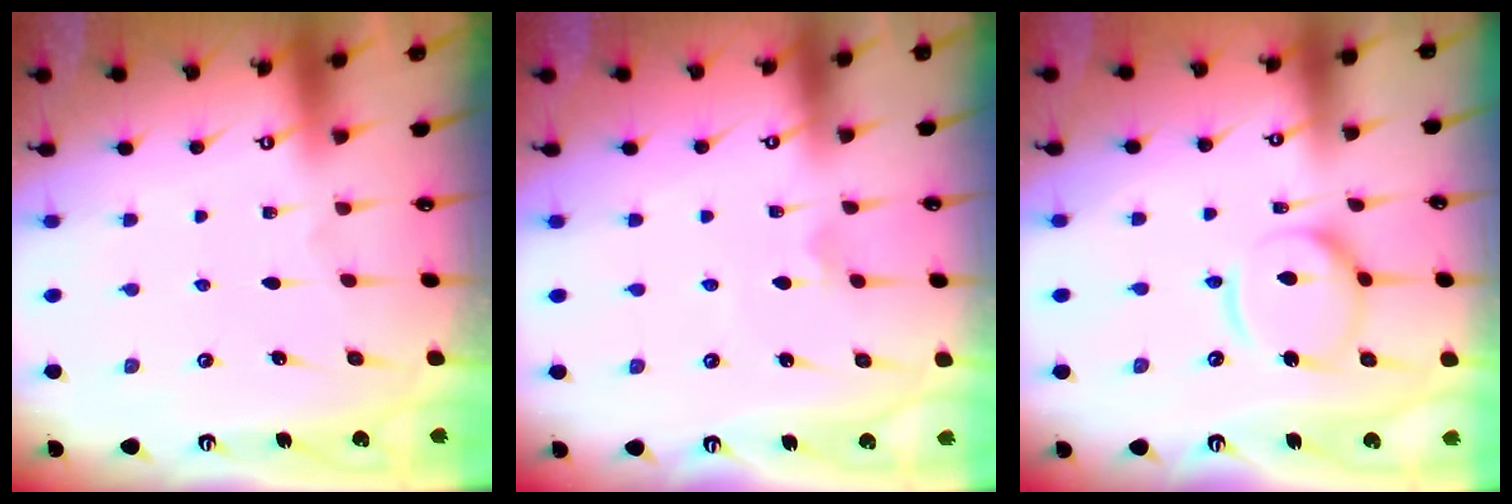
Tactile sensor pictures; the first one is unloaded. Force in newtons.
{"total": 1.7, "press": 1.7, "slide": 0.2}
{"total": 14.1, "press": 14.0, "slide": 1.3}